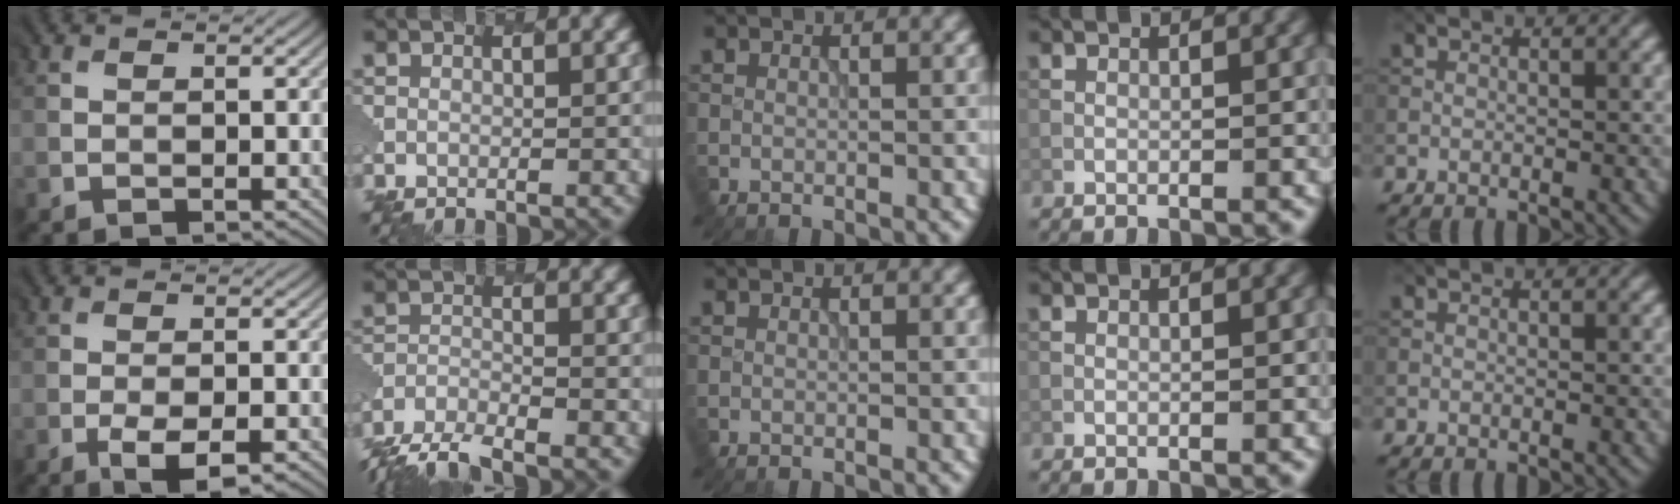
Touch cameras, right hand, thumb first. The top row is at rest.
{"thumb": {"total": 4.3, "force": [-2.4, 1.4, 3.2], "torque": [-0.066, -0.008, -0.041]}, "index": {"total": 6.2, "force": [-5.8, 1.1, 2.0], "torque": [-0.043, -0.017, -0.102]}}